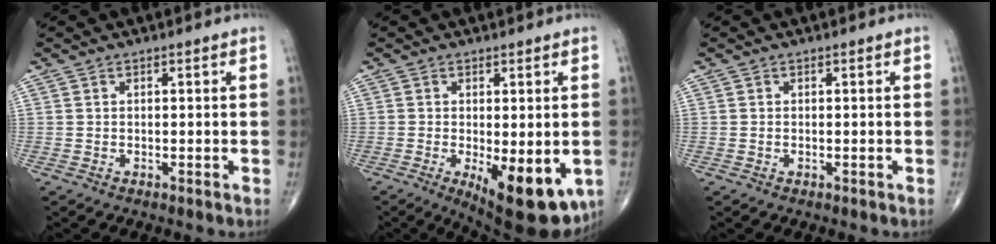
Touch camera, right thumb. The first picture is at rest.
{"total": 13.5, "force": [-4.0, 5.2, 11.8], "torque": [-0.144, -0.021, -0.043]}
{"total": 0.0}